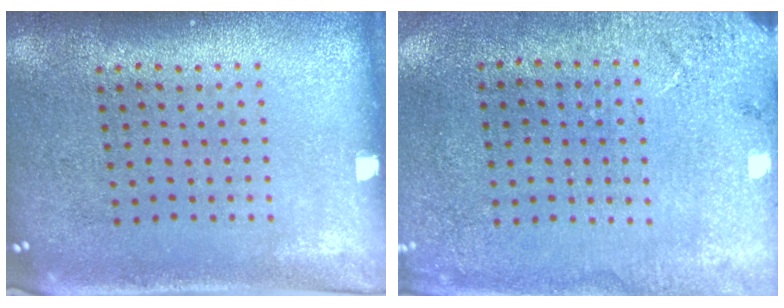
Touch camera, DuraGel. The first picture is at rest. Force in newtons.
{"total": 2.7, "press": 2.3, "slide": 1.3}